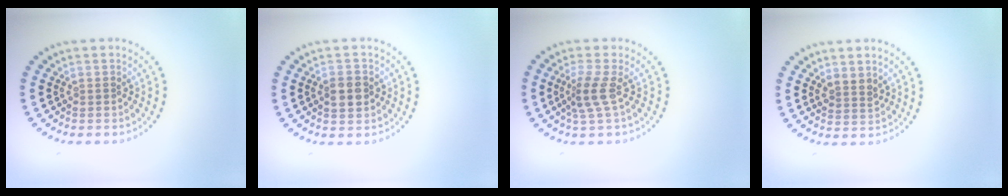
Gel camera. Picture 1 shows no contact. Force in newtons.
{"total": 2.8, "press": 2.8, "slide": 0.3}
{"total": 2.3, "press": 1.7, "slide": 1.6}
{"total": 1.6, "press": 1.3, "slide": 0.8}